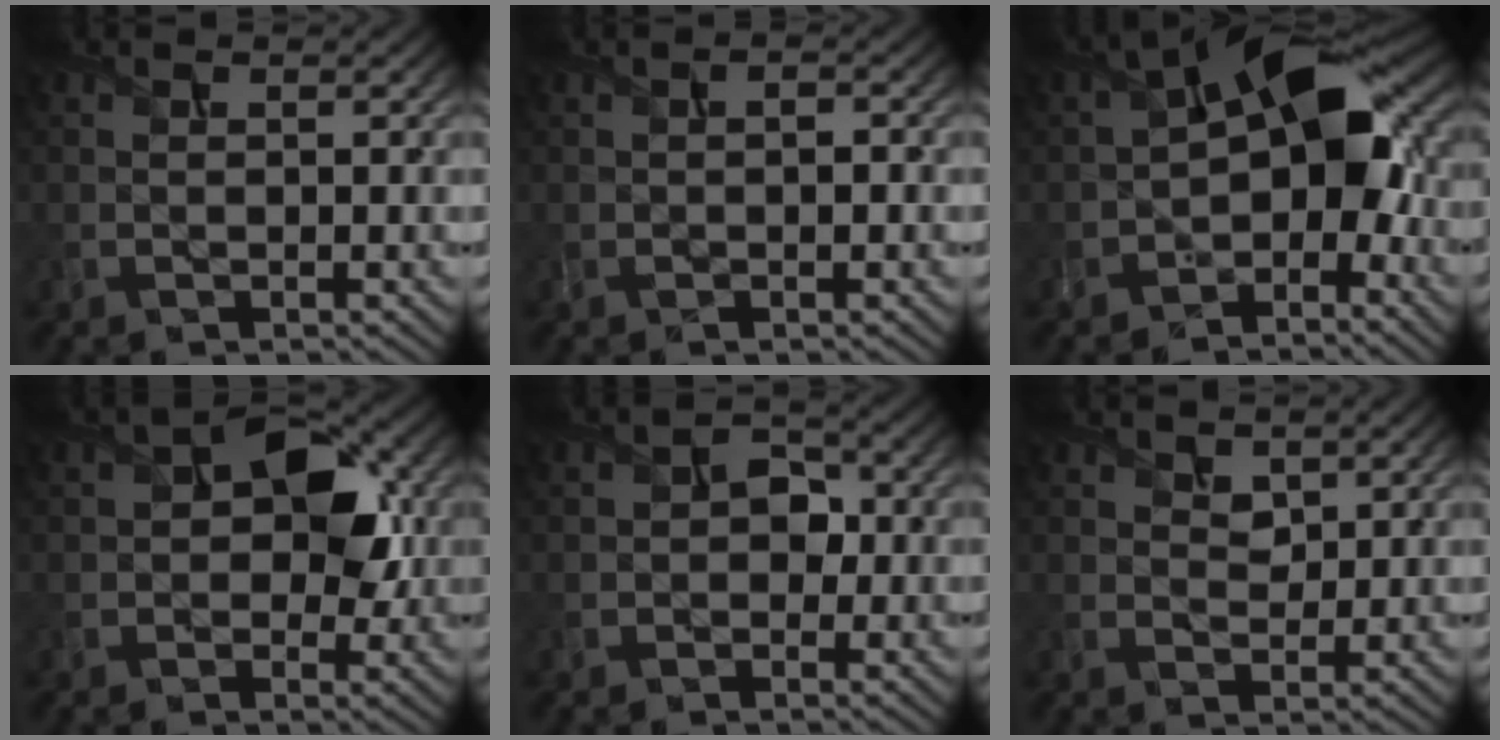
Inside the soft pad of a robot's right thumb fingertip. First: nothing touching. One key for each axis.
{"total": 1.9, "fx": -0.5, "fy": 0.8, "fz": 1.6, "tx": -0.029, "ty": 0.001, "tz": -0.010}
{"total": 11.7, "fx": -1.0, "fy": 6.6, "fz": 9.6, "tx": -0.142, "ty": 0.009, "tz": -0.041}
{"total": 7.0, "fx": 0.7, "fy": 4.5, "fz": 5.2, "tx": -0.064, "ty": 0.004, "tz": 0.005}
{"total": 2.8, "fx": -0.4, "fy": 2.2, "fz": 1.7, "tx": -0.024, "ty": 0.002, "tz": -0.013}
{"total": 2.3, "fx": 1.4, "fy": 1.5, "fz": 1.2, "tx": -0.026, "ty": -0.004, "tz": 0.024}